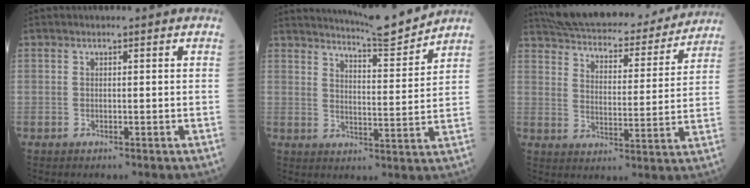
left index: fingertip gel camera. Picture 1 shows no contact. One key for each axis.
{"total": 9.5, "fx": 9.2, "fy": -1.0, "fz": 2.0, "tx": -0.042, "ty": -0.017, "tz": 0.141}
{"total": 23.3, "fx": 21.2, "fy": 5.1, "fz": 8.2, "tx": -0.137, "ty": 0.000, "tz": 0.291}